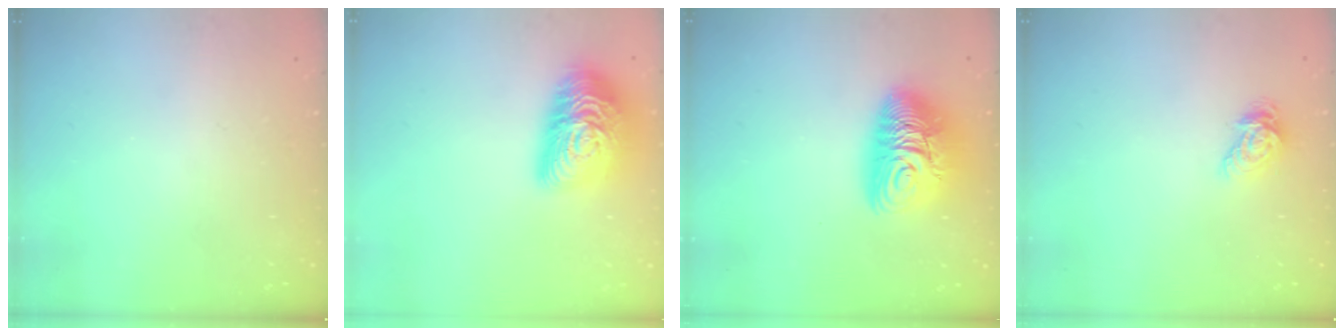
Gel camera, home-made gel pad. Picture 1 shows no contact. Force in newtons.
{"total": 19.9, "press": 19.9, "slide": 0.7}
{"total": 12.9, "press": 12.9, "slide": 1.2}
{"total": 6.6, "press": 6.6, "slide": 0.2}